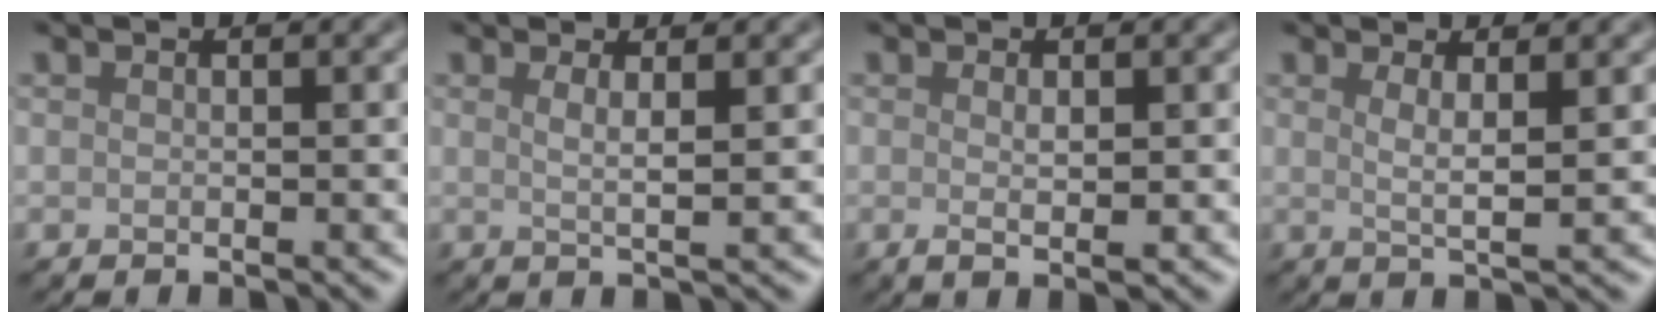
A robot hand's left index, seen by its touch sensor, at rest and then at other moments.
{"total": 1.9, "force": [0.8, 0.5, 1.7], "torque": [-0.025, -0.001, 0.006]}
{"total": 1.6, "force": [0.1, 0.4, 1.5], "torque": [-0.025, -0.003, 0.002]}
{"total": 2.3, "force": [1.0, 0.5, 2.0], "torque": [-0.031, -0.006, 0.014]}